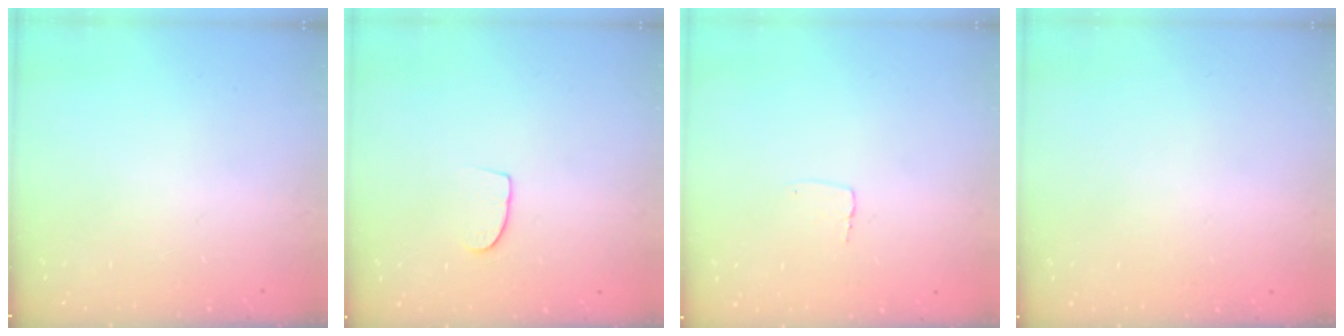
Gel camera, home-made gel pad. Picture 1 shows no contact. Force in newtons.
{"total": 6.8, "press": 6.8, "slide": 0.6}
{"total": 2.7, "press": 2.7, "slide": 0.1}
{"total": 0.0}